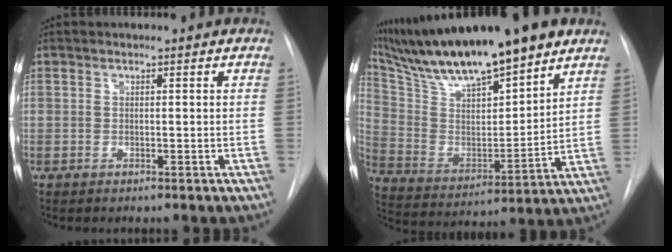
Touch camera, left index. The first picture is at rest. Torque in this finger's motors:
{"motor_torque": [0.32, -0.99, 0.49, 0.21]}